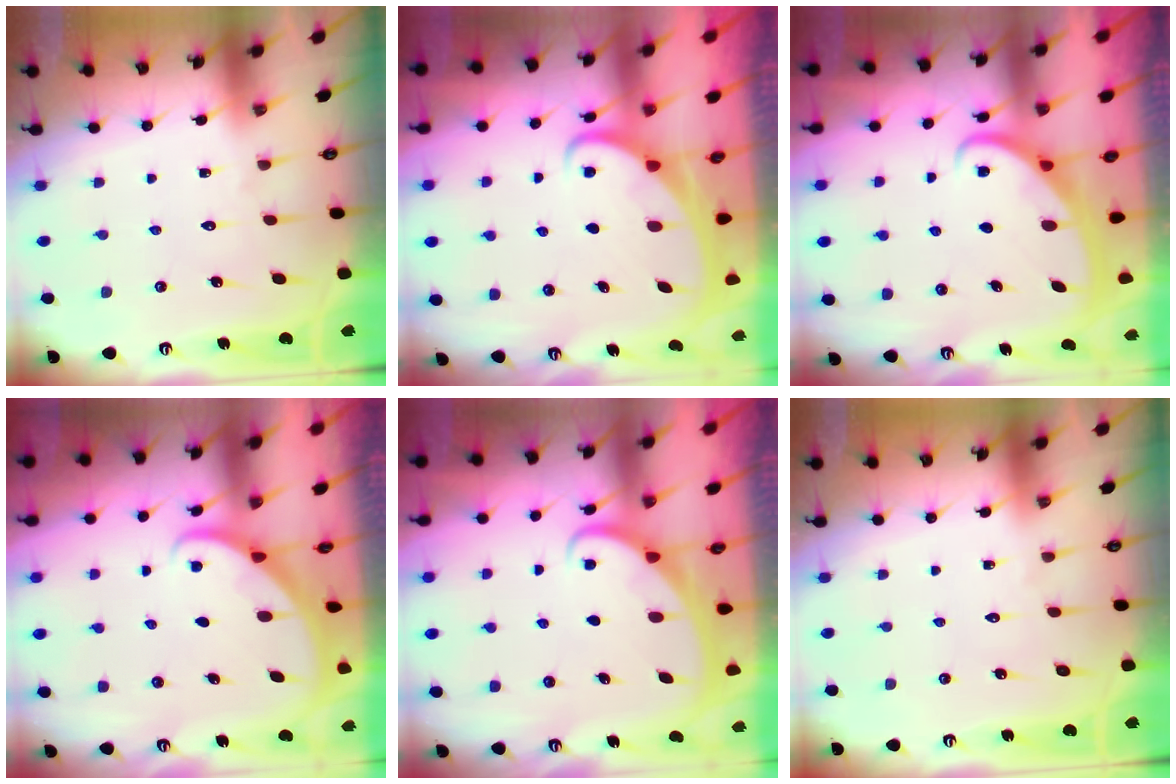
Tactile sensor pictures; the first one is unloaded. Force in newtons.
{"total": 2.2, "press": 2.2, "slide": 0.3}
{"total": 2.6, "press": 2.5, "slide": 0.4}
{"total": 1.8, "press": 1.8, "slide": 0.1}
{"total": 2.2, "press": 2.2, "slide": 0.4}
{"total": 0.0}